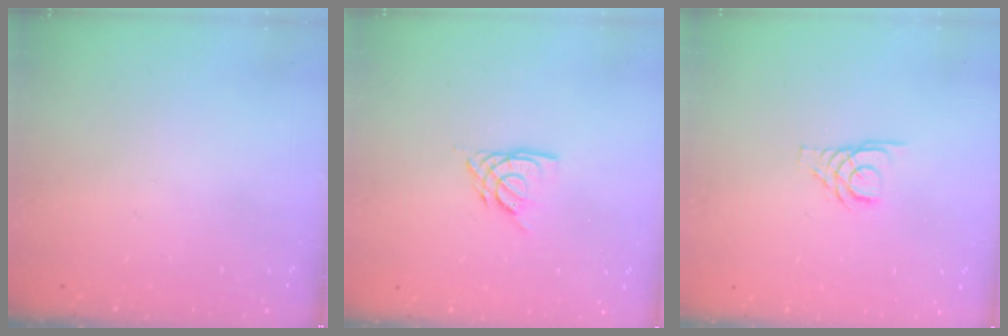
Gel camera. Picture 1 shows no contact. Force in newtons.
{"total": 6.0, "press": 6.0, "slide": 0.6}
{"total": 3.6, "press": 3.6, "slide": 0.4}